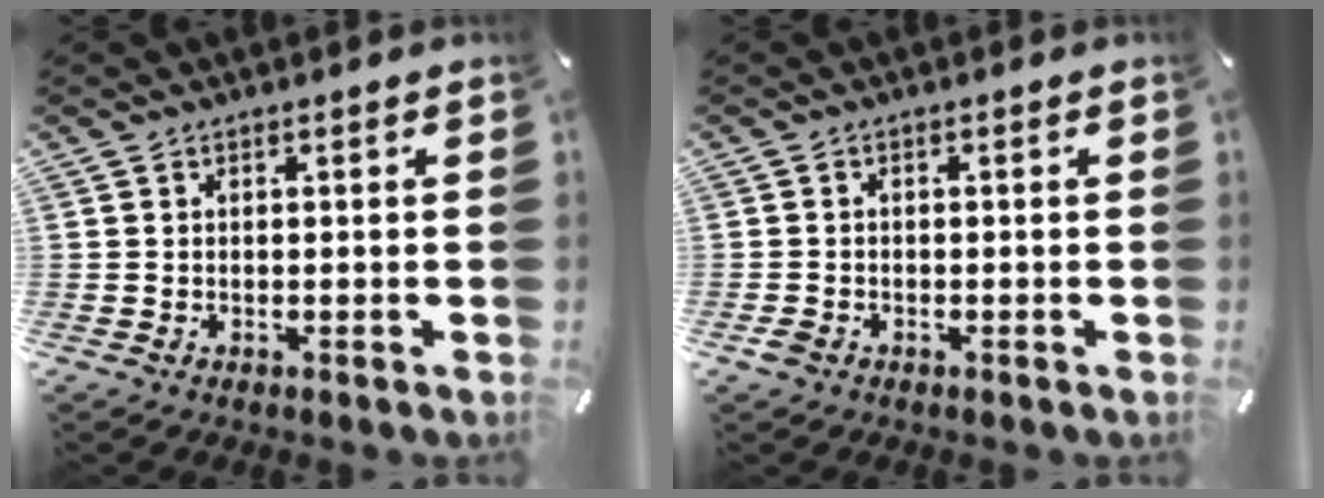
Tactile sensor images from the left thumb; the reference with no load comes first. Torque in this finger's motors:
{"motor_torque": [-0.42, 0.02, 0.10, 0.02, -0.06]}